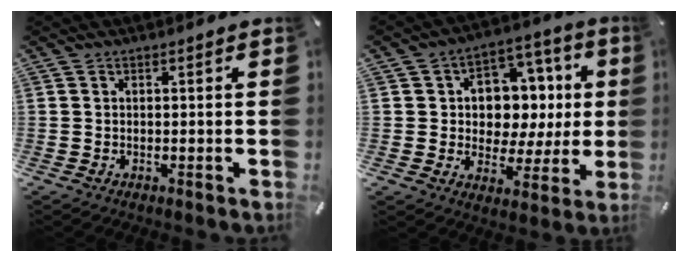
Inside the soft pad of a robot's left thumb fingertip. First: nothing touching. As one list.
[{"total": 10.9, "force": [1.3, 9.8, 4.6], "torque": [-0.053, -0.019, 0.033]}]